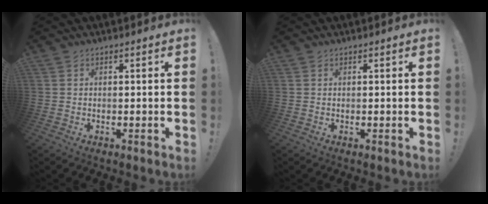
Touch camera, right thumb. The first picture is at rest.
{"total": 0.0}